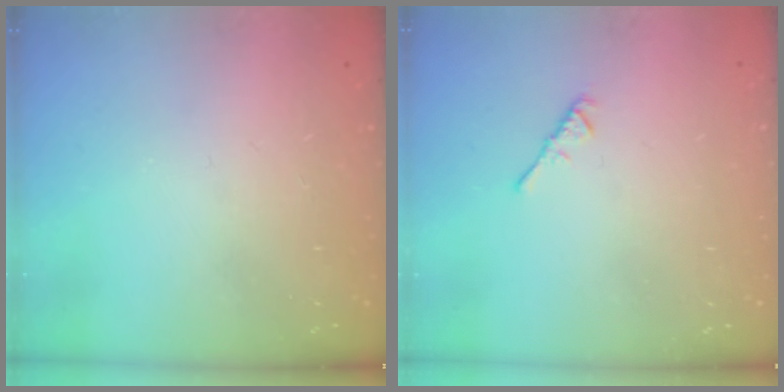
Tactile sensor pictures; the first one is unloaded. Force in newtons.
{"total": 2.4, "press": 2.3, "slide": 0.6}